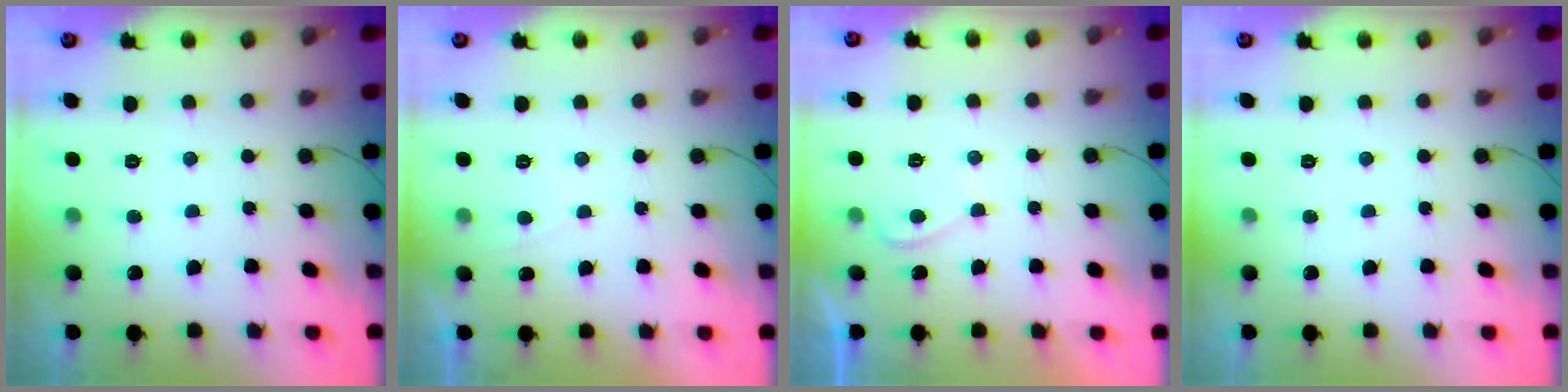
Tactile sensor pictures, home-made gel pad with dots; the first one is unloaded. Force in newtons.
{"total": 0.8, "press": 0.6, "slide": 0.6}
{"total": 1.0, "press": 0.7, "slide": 0.6}
{"total": 0.0}